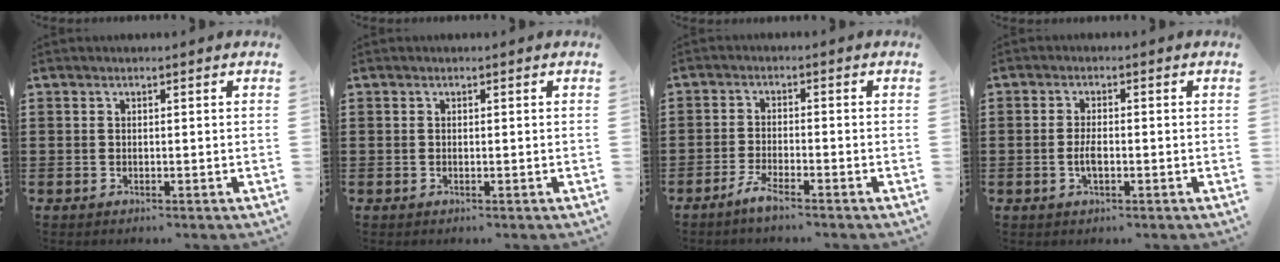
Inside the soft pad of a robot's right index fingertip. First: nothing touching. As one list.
[{"total": 0.0}, {"total": 2.7, "force": [-2.3, 0.0, 1.4], "torque": [-0.039, -0.002, -0.047]}, {"total": 2.8, "force": [-0.8, 0.9, 2.6], "torque": [-0.055, -0.003, -0.017]}]